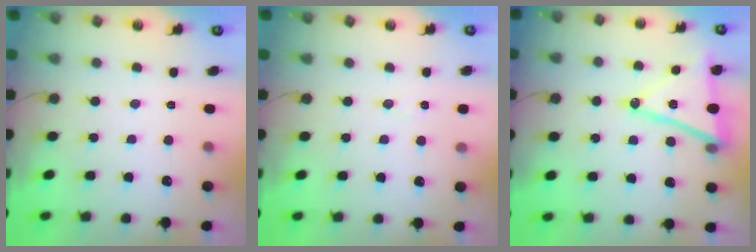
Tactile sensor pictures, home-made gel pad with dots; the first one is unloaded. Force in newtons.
{"total": 6.2, "press": 4.2, "slide": 4.5}
{"total": 14.8, "press": 14.6, "slide": 2.5}